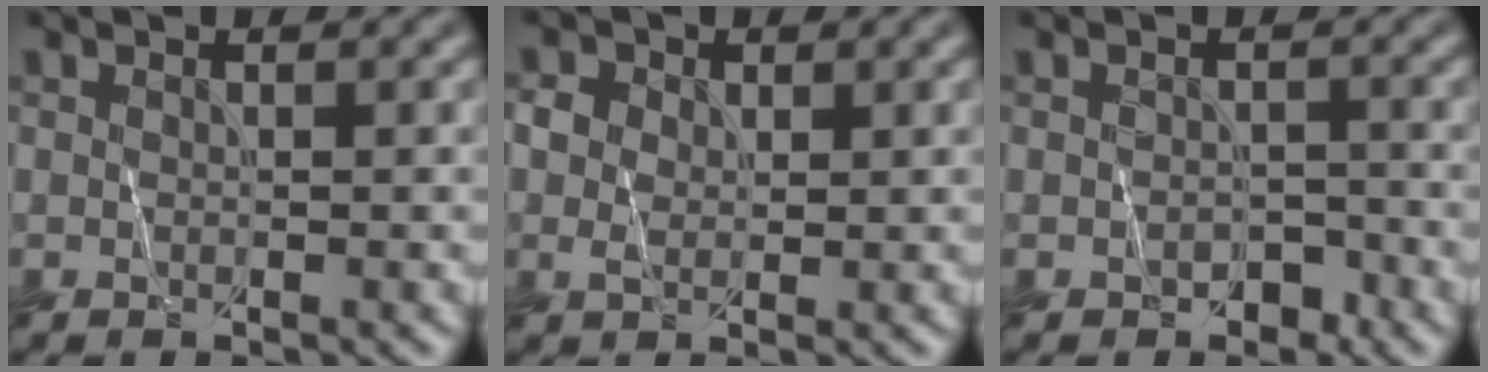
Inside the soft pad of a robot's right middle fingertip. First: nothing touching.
{"total": 2.1, "force": [0.4, 1.6, 1.2], "torque": [-0.026, 0.003, 0.007]}
{"total": 1.4, "force": [-0.7, 0.9, 0.7], "torque": [-0.010, -0.001, -0.012]}